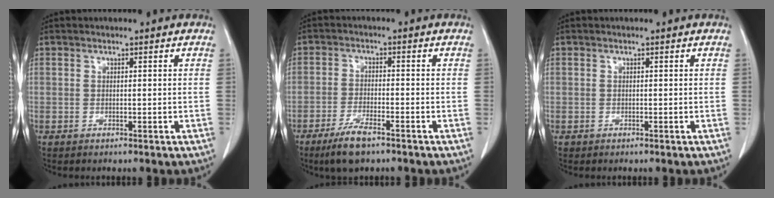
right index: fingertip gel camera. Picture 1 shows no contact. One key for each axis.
{"total": 5.9, "fx": -4.1, "fy": 1.2, "fz": 4.0, "tx": -0.086, "ty": -0.009, "tz": -0.070}
{"total": 0.0}